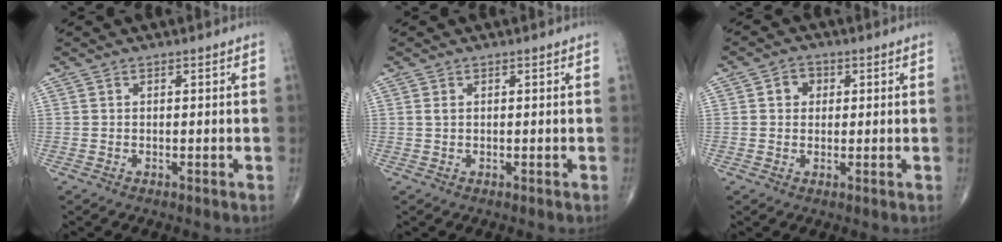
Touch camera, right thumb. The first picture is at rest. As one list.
[{"total": 0.6, "force": [0.2, 0.3, 0.5], "torque": [-0.011, 0.004, 0.004]}, {"total": 3.3, "force": [0.7, 2.9, 1.5], "torque": [-0.006, 0.004, 0.007]}]